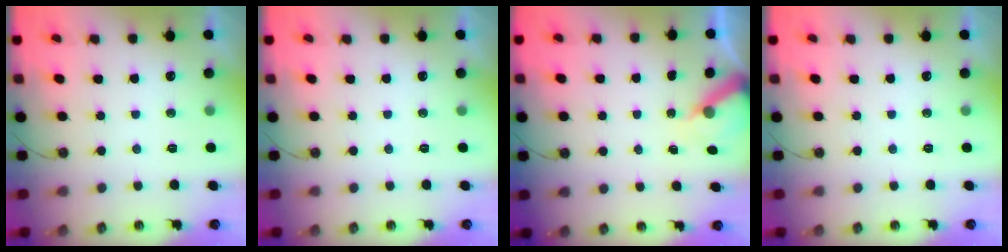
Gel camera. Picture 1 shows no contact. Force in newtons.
{"total": 0.0}
{"total": 6.5, "press": 6.5, "slide": 0.4}
{"total": 0.0}